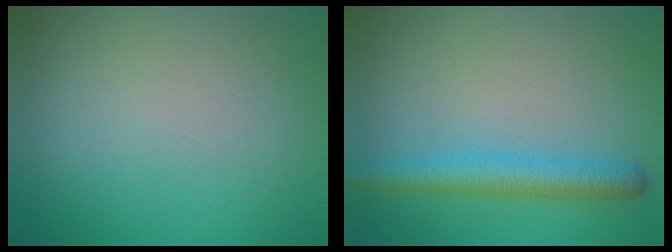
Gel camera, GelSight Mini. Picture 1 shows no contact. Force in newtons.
{"total": 3.5, "press": 3.5, "slide": 0.1}